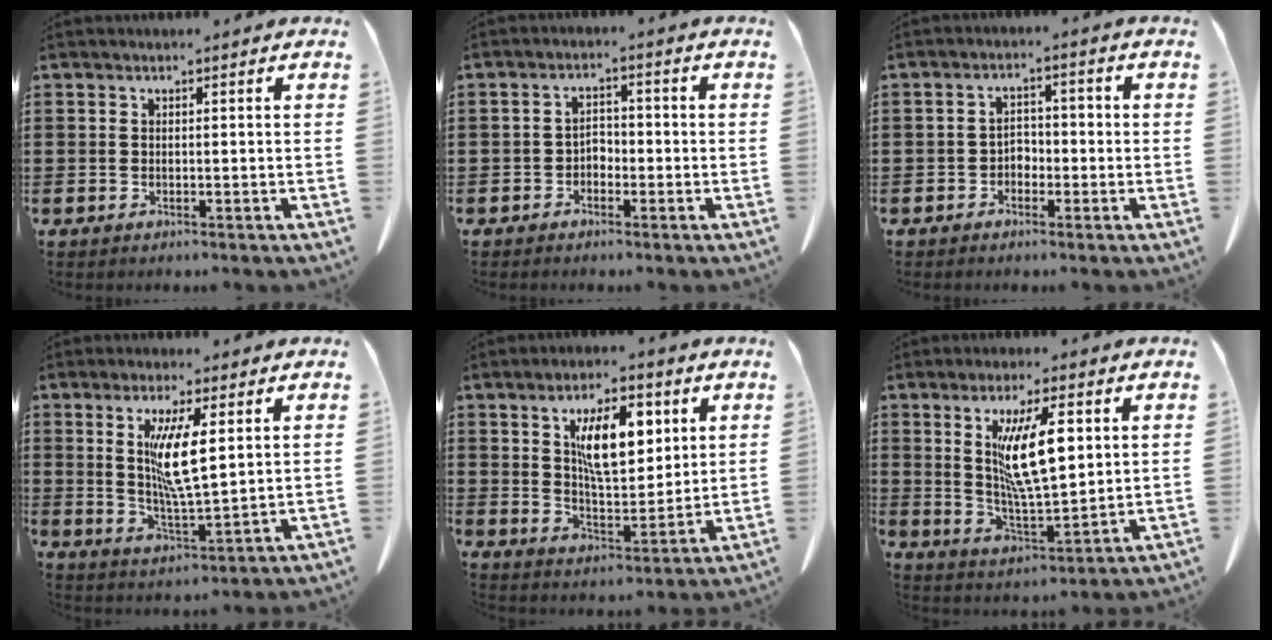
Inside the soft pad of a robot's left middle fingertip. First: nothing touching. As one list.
[{"total": 2.2, "force": [-1.4, 1.3, 1.0], "torque": [-0.025, 0.009, -0.033]}, {"total": 2.5, "force": [-1.5, 1.7, 1.1], "torque": [-0.027, 0.008, -0.035]}, {"total": 8.2, "force": [2.5, 1.8, 7.5], "torque": [-0.142, -0.004, 0.041]}, {"total": 9.9, "force": [4.6, 4.0, 7.8], "torque": [-0.137, -0.008, 0.075]}, {"total": 11.0, "force": [3.4, 3.4, 9.9], "torque": [-0.185, -0.001, 0.054]}]